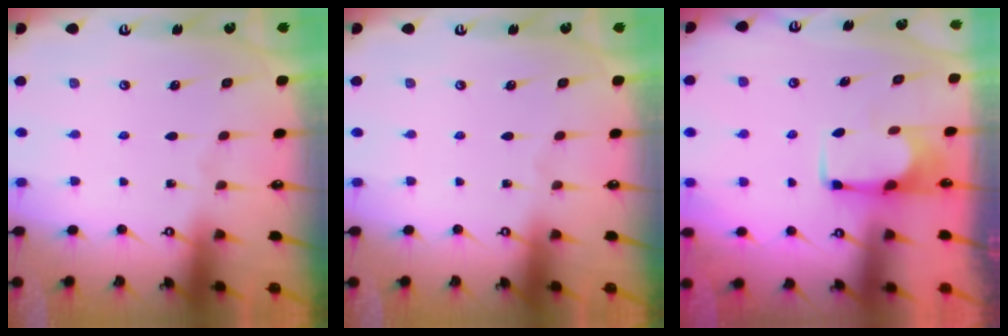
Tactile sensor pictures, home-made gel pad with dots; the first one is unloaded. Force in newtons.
{"total": 0.0}
{"total": 1.8, "press": 1.7, "slide": 0.5}